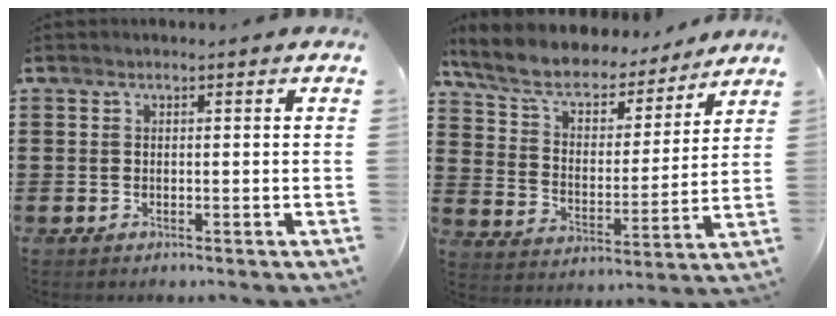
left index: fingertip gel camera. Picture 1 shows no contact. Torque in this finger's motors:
{"motor_torque": [2.14, 0.00, 0.44, 0.17]}